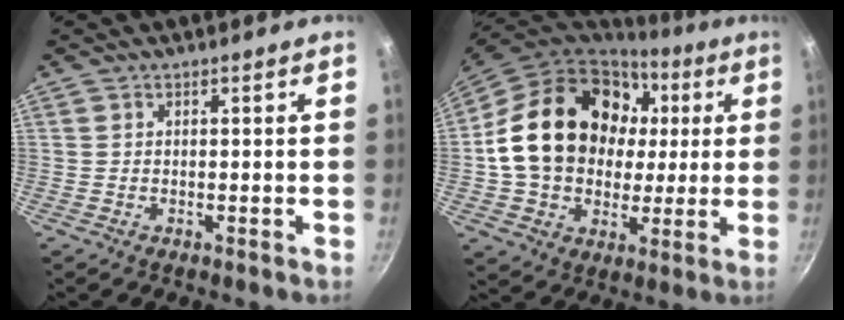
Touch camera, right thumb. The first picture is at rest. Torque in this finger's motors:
{"motor_torque": [0.78, 4.23, 1.20, -0.98, 0.58]}